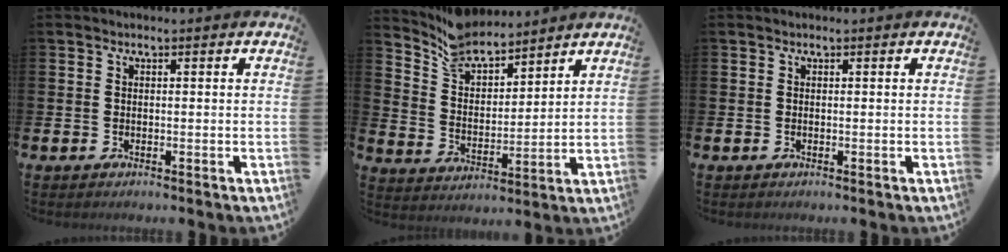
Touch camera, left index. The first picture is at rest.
{"total": 7.0, "force": [6.6, 2.0, 1.1], "torque": [-0.062, -0.041, 0.122]}
{"total": 0.0}